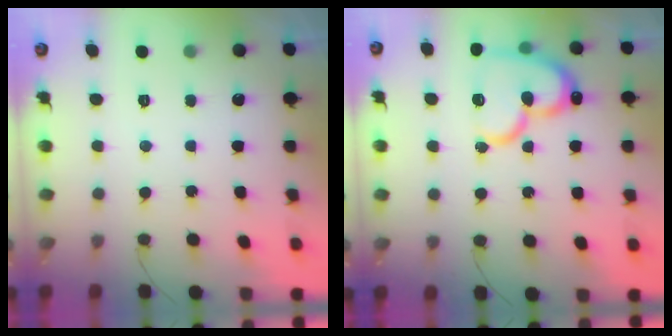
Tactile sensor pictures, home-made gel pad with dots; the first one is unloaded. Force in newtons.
{"total": 18.8, "press": 18.7, "slide": 2.0}